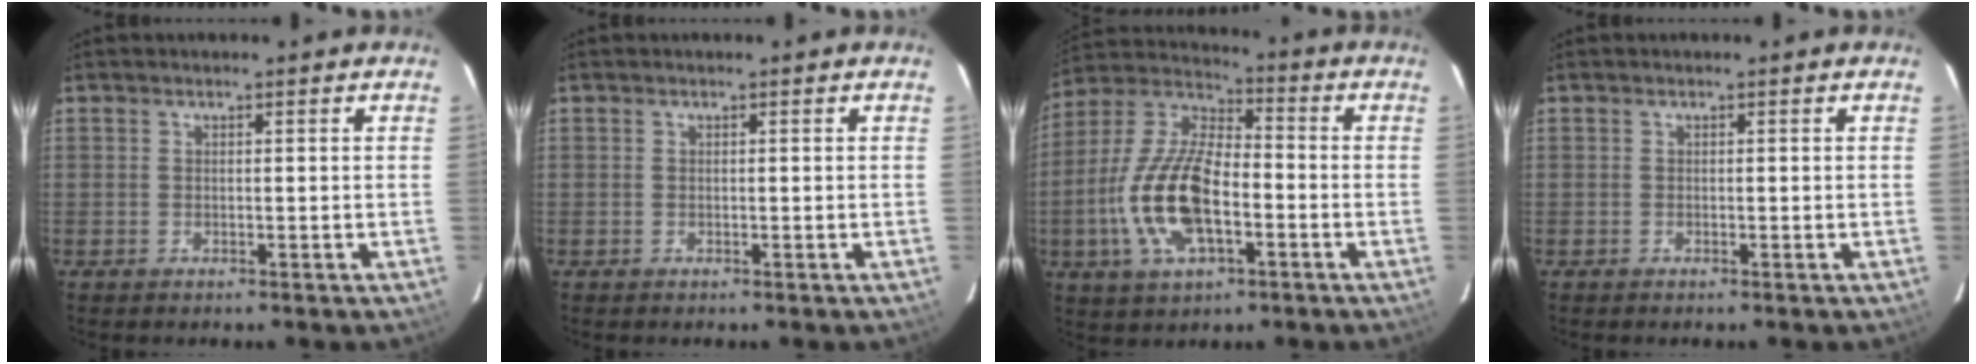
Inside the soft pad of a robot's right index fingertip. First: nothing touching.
{"total": 0.0}
{"total": 17.0, "force": [-4.6, 7.6, 14.5], "torque": [-0.308, -0.001, -0.089]}
{"total": 0.0}